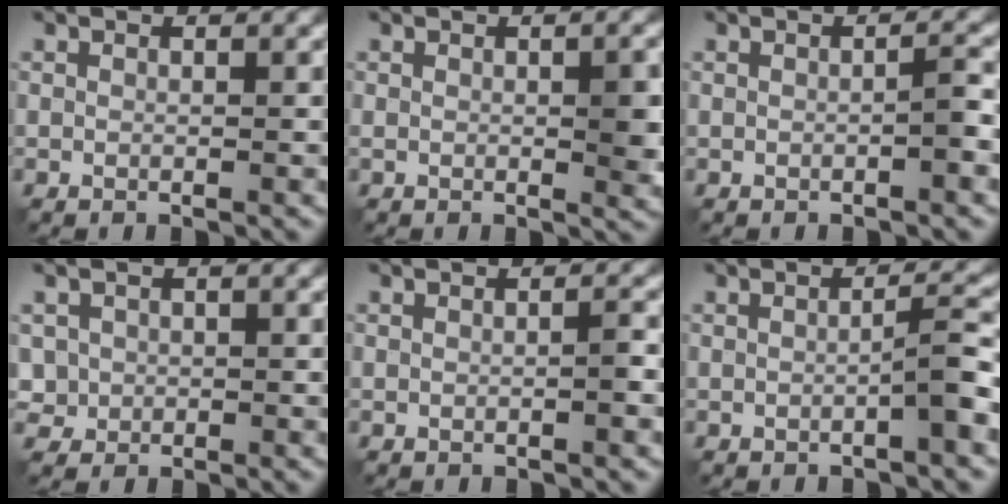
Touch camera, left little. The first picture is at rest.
{"total": 3.3, "force": [0.3, 1.0, 3.2], "torque": [-0.047, 0.000, 0.006]}
{"total": 1.8, "force": [-0.5, 0.2, 1.8], "torque": [-0.031, 0.004, -0.011]}
{"total": 1.7, "force": [0.2, 1.6, 0.3], "torque": [-0.013, -0.005, 0.006]}
{"total": 1.4, "force": [-0.4, 0.2, 1.3], "torque": [-0.021, 0.002, -0.008]}
{"total": 2.8, "force": [-0.6, 0.3, 2.8], "torque": [-0.047, 0.007, -0.015]}